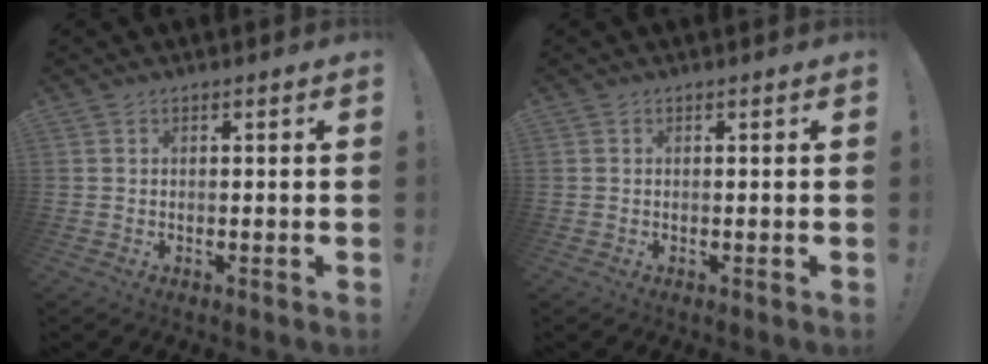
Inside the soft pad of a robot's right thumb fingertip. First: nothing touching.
{"total": 0.0}